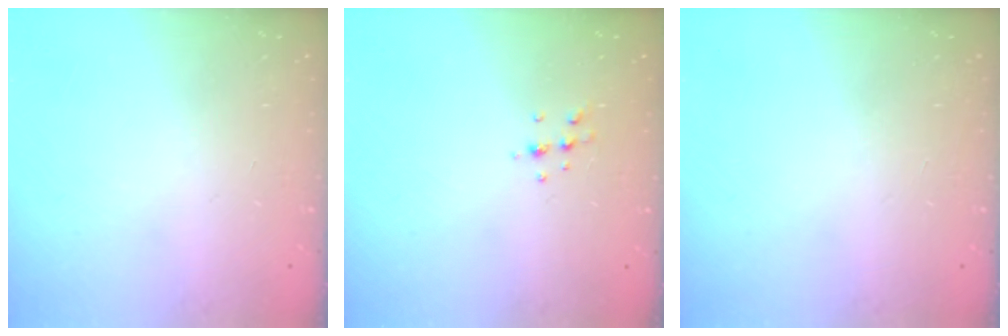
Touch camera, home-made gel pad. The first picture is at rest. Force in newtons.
{"total": 5.3, "press": 5.2, "slide": 1.4}
{"total": 0.0}